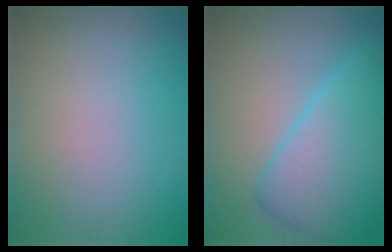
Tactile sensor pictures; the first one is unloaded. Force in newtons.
{"total": 7.1, "press": 7.1, "slide": 0.3}